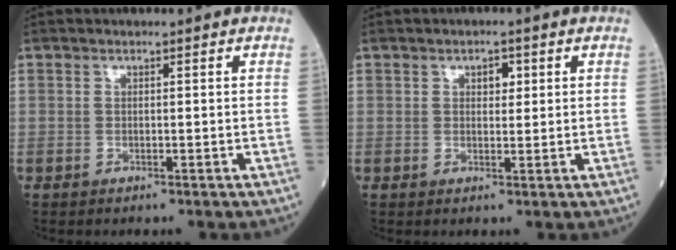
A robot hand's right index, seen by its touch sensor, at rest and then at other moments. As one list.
[{"total": 2.1, "force": [0.8, 1.2, 1.5], "torque": [-0.019, 0.003, 0.012]}]